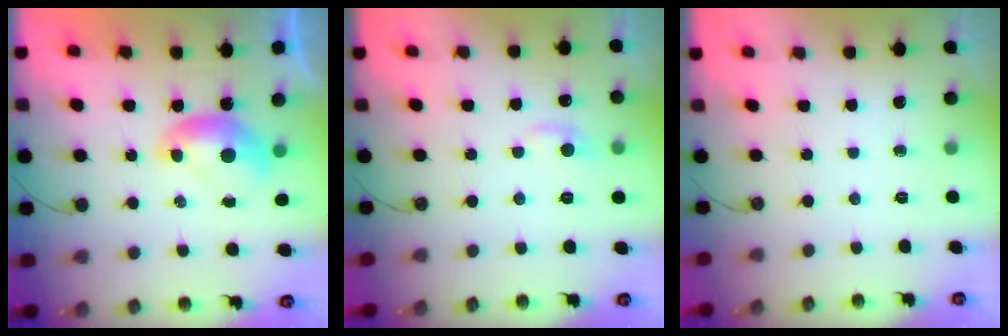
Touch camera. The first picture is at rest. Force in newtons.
{"total": 1.0, "press": 0.9, "slide": 0.5}
{"total": 0.0}